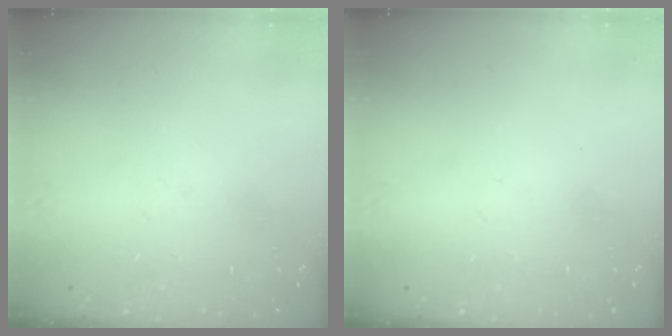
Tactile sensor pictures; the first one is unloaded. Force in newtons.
{"total": 0.0}